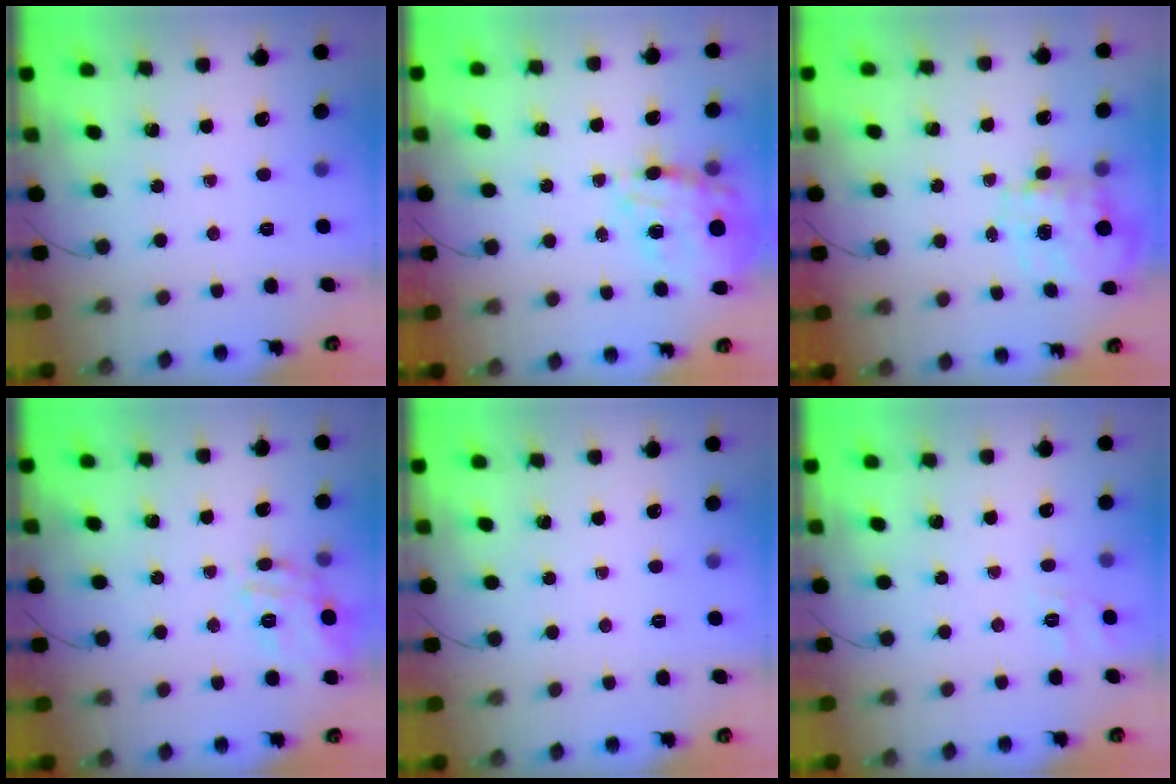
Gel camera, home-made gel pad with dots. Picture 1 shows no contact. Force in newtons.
{"total": 18.1, "press": 17.7, "slide": 4.1}
{"total": 9.4, "press": 9.4, "slide": 0.8}
{"total": 14.4, "press": 14.4, "slide": 0.6}
{"total": 0.0}
{"total": 9.5, "press": 9.3, "slide": 2.1}